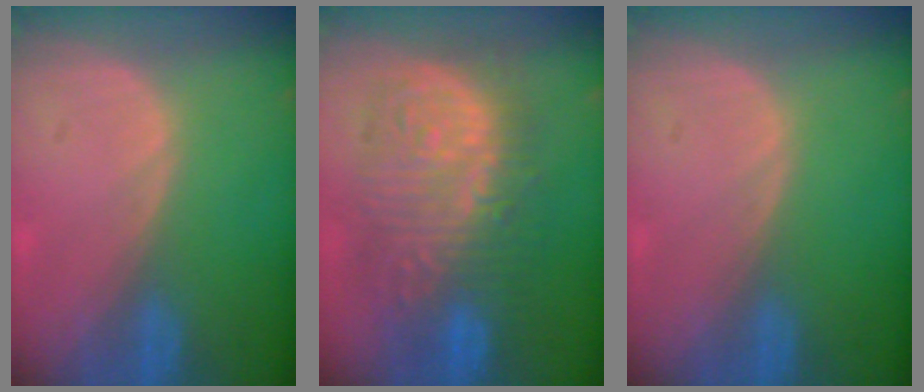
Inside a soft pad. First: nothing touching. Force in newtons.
{"total": 12.7, "press": 12.6, "slide": 1.4}
{"total": 0.0}